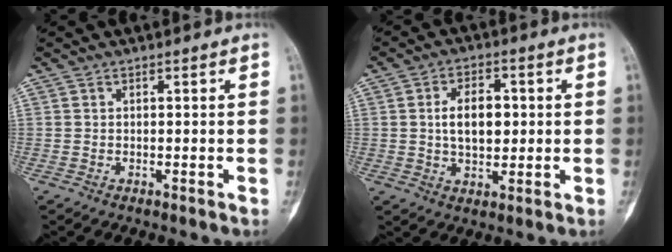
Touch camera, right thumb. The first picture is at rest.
{"total": 7.9, "force": [0.7, 4.8, 6.2], "torque": [-0.085, 0.004, 0.012]}